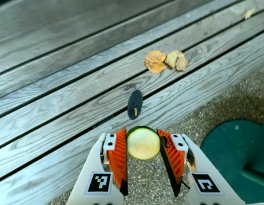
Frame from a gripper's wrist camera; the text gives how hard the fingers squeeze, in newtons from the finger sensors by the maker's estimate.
{"total": 7.3, "left": 6.9, "right": 7.7}